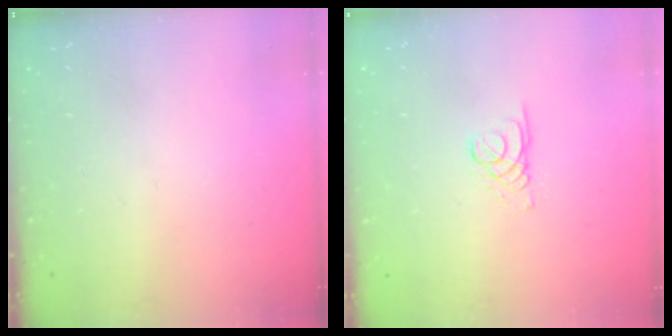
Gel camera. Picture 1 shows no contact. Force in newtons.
{"total": 1.4, "press": 1.3, "slide": 0.1}